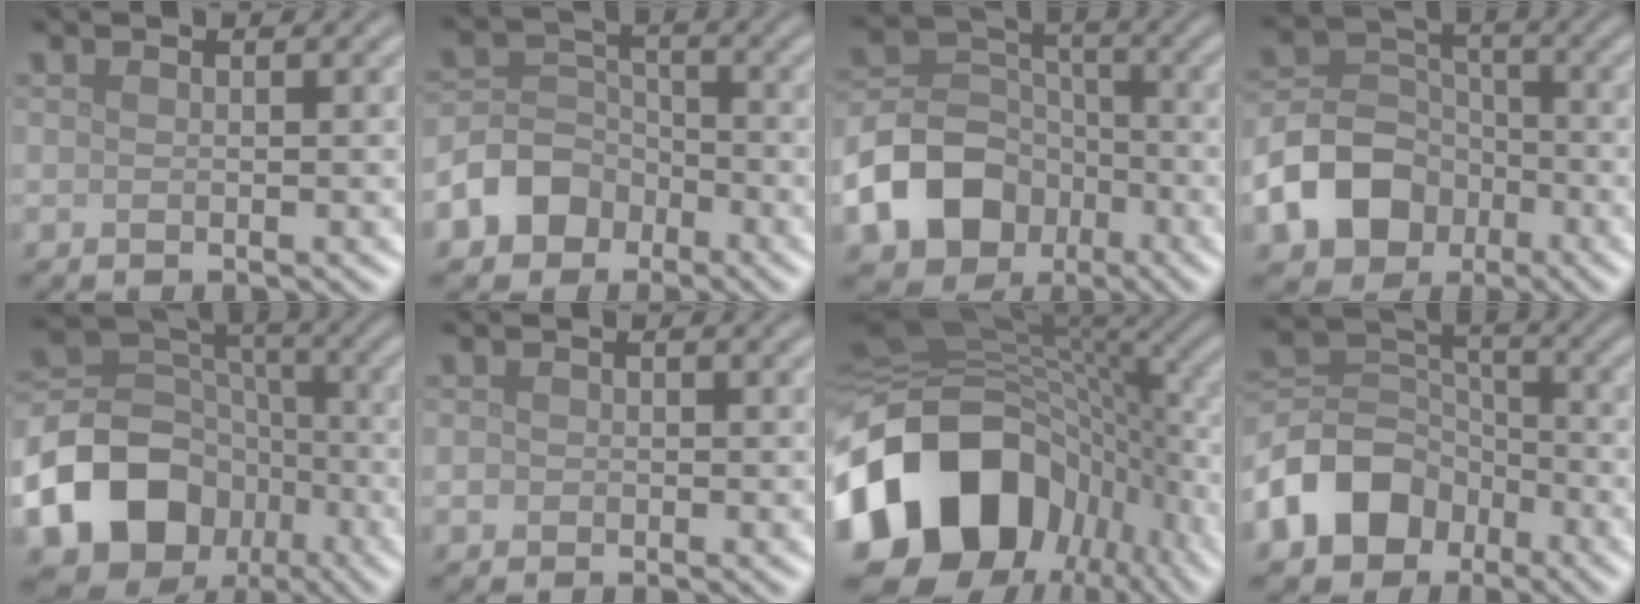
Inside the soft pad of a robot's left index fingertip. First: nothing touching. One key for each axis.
{"total": 4.9, "fx": -2.8, "fy": 3.8, "fz": 1.5, "tx": -0.017, "ty": 0.007, "tz": -0.063}
{"total": 9.9, "fx": -4.5, "fy": 7.6, "fz": 4.4, "tx": -0.079, "ty": -0.006, "tz": -0.102}
{"total": 7.9, "fx": -3.6, "fy": 6.0, "fz": 3.7, "tx": -0.063, "ty": -0.001, "tz": -0.078}
{"total": 12.8, "fx": -5.7, "fy": 10.1, "fz": 5.5, "tx": -0.125, "ty": -0.005, "tz": -0.102}
{"total": 0.6, "fx": -0.3, "fy": 0.5, "fz": 0.1, "tx": 0.001, "ty": -0.004, "tz": -0.006}
{"total": 18.6, "fx": -6.5, "fy": 13.4, "fz": 11.2, "tx": -0.251, "ty": -0.032, "tz": -0.106}
{"total": 7.9, "fx": -4.2, "fy": 5.8, "fz": 3.4, "tx": -0.059, "ty": 0.004, "tz": -0.091}